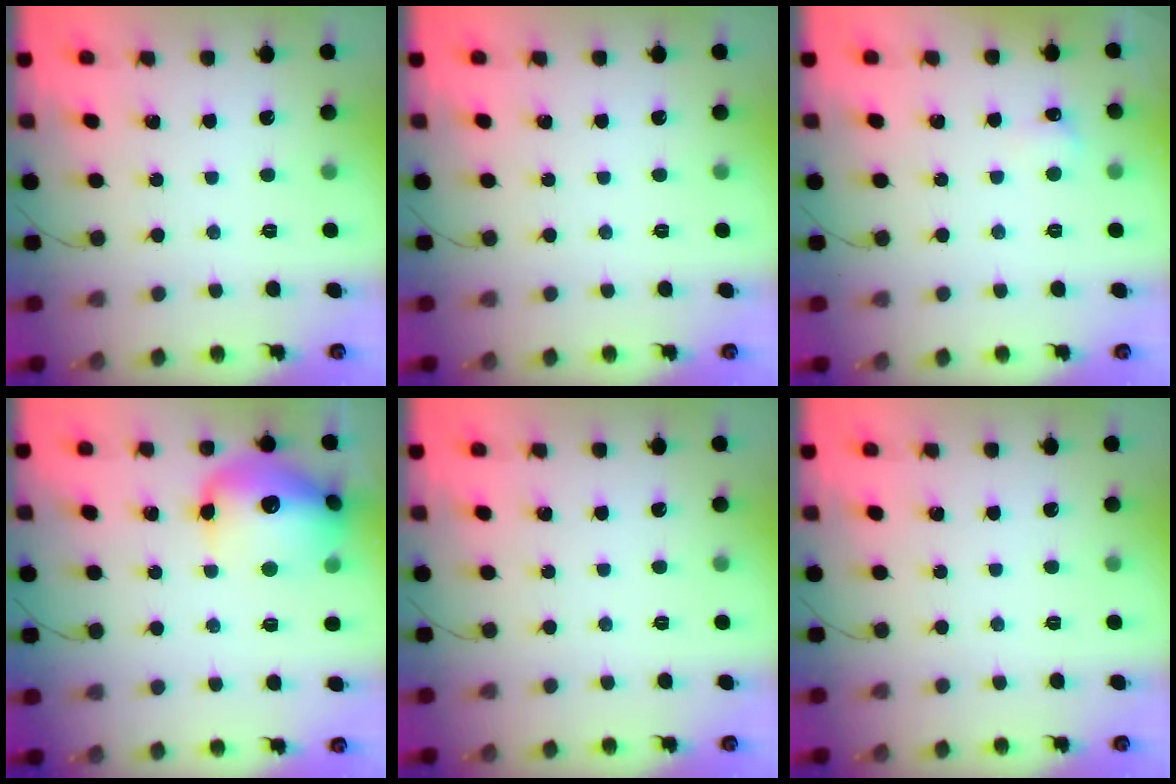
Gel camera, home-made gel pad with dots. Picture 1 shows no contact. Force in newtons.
{"total": 0.0}
{"total": 4.9, "press": 4.8, "slide": 1.3}
{"total": 18.0, "press": 17.9, "slide": 2.2}
{"total": 0.0}
{"total": 0.0}